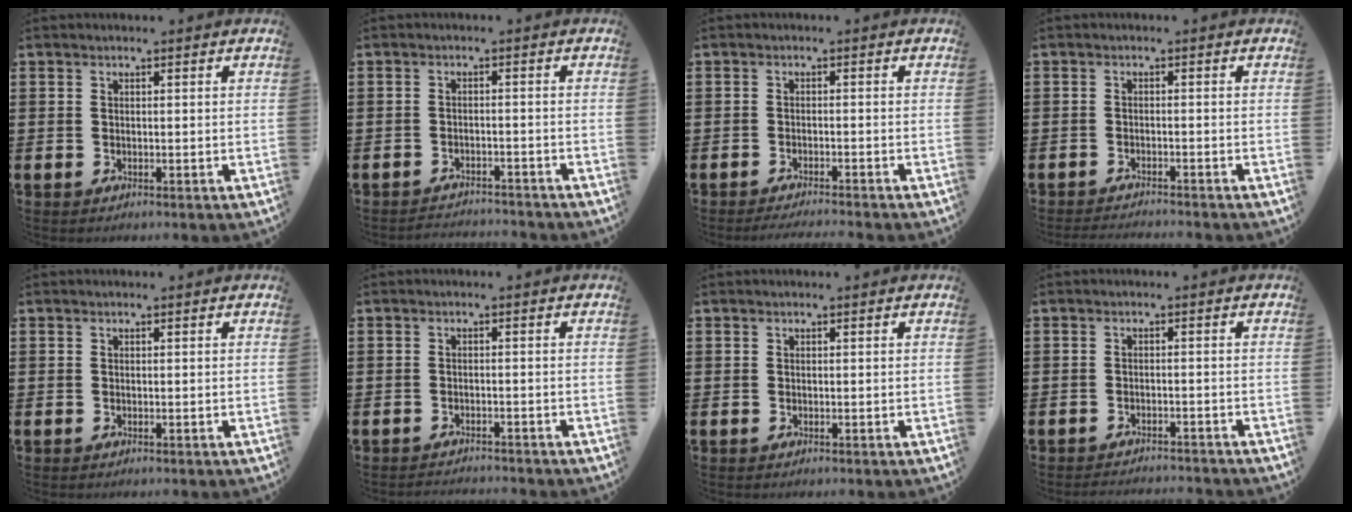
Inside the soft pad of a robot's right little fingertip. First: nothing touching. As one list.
[{"total": 2.0, "force": [-1.9, -0.1, -0.2], "torque": [-0.002, 0.003, -0.043]}, {"total": 1.3, "force": [-1.2, -0.2, 0.3], "torque": [-0.004, -0.001, -0.024]}, {"total": 1.3, "force": [-1.3, -0.1, 0.2], "torque": [-0.004, 0.001, -0.026]}, {"total": 0.0}, {"total": 1.3, "force": [-1.3, -0.1, -0.2], "torque": [-0.001, 0.004, -0.027]}, {"total": 0.0}, {"total": 1.5, "force": [-1.5, -0.1, -0.1], "torque": [-0.002, 0.004, -0.032]}]